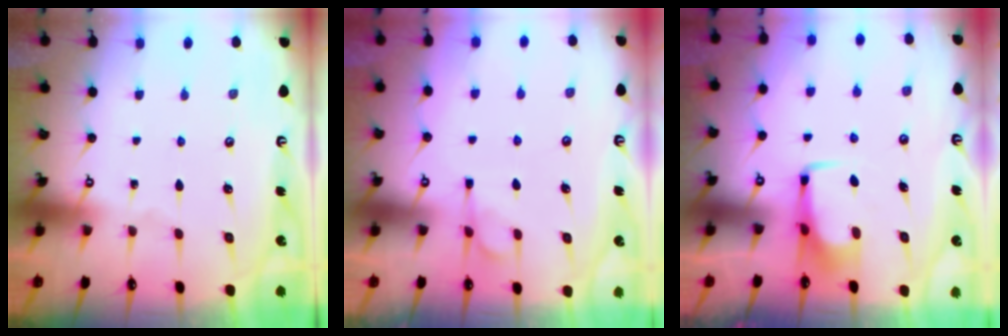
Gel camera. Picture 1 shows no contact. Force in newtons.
{"total": 1.8, "press": 1.3, "slide": 1.3}
{"total": 2.9, "press": 2.9, "slide": 0.4}